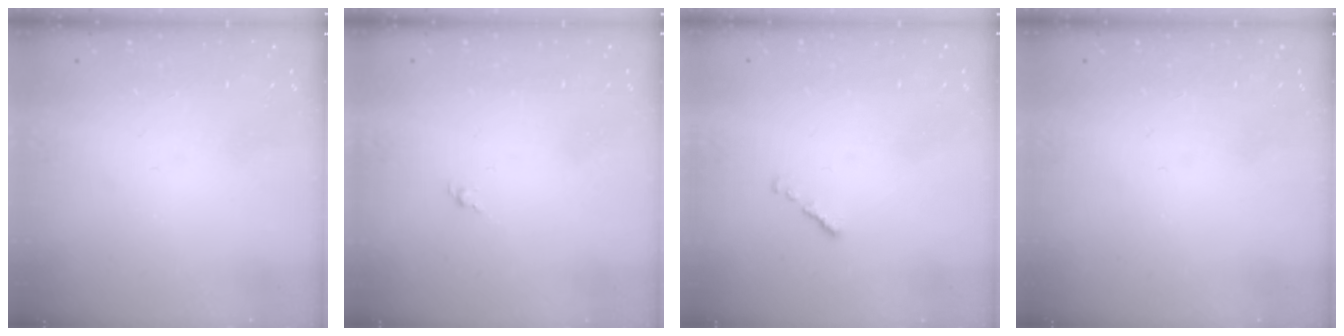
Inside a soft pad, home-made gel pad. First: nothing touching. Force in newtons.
{"total": 1.4, "press": 1.2, "slide": 0.6}
{"total": 0.7, "press": 0.6, "slide": 0.4}
{"total": 0.0}